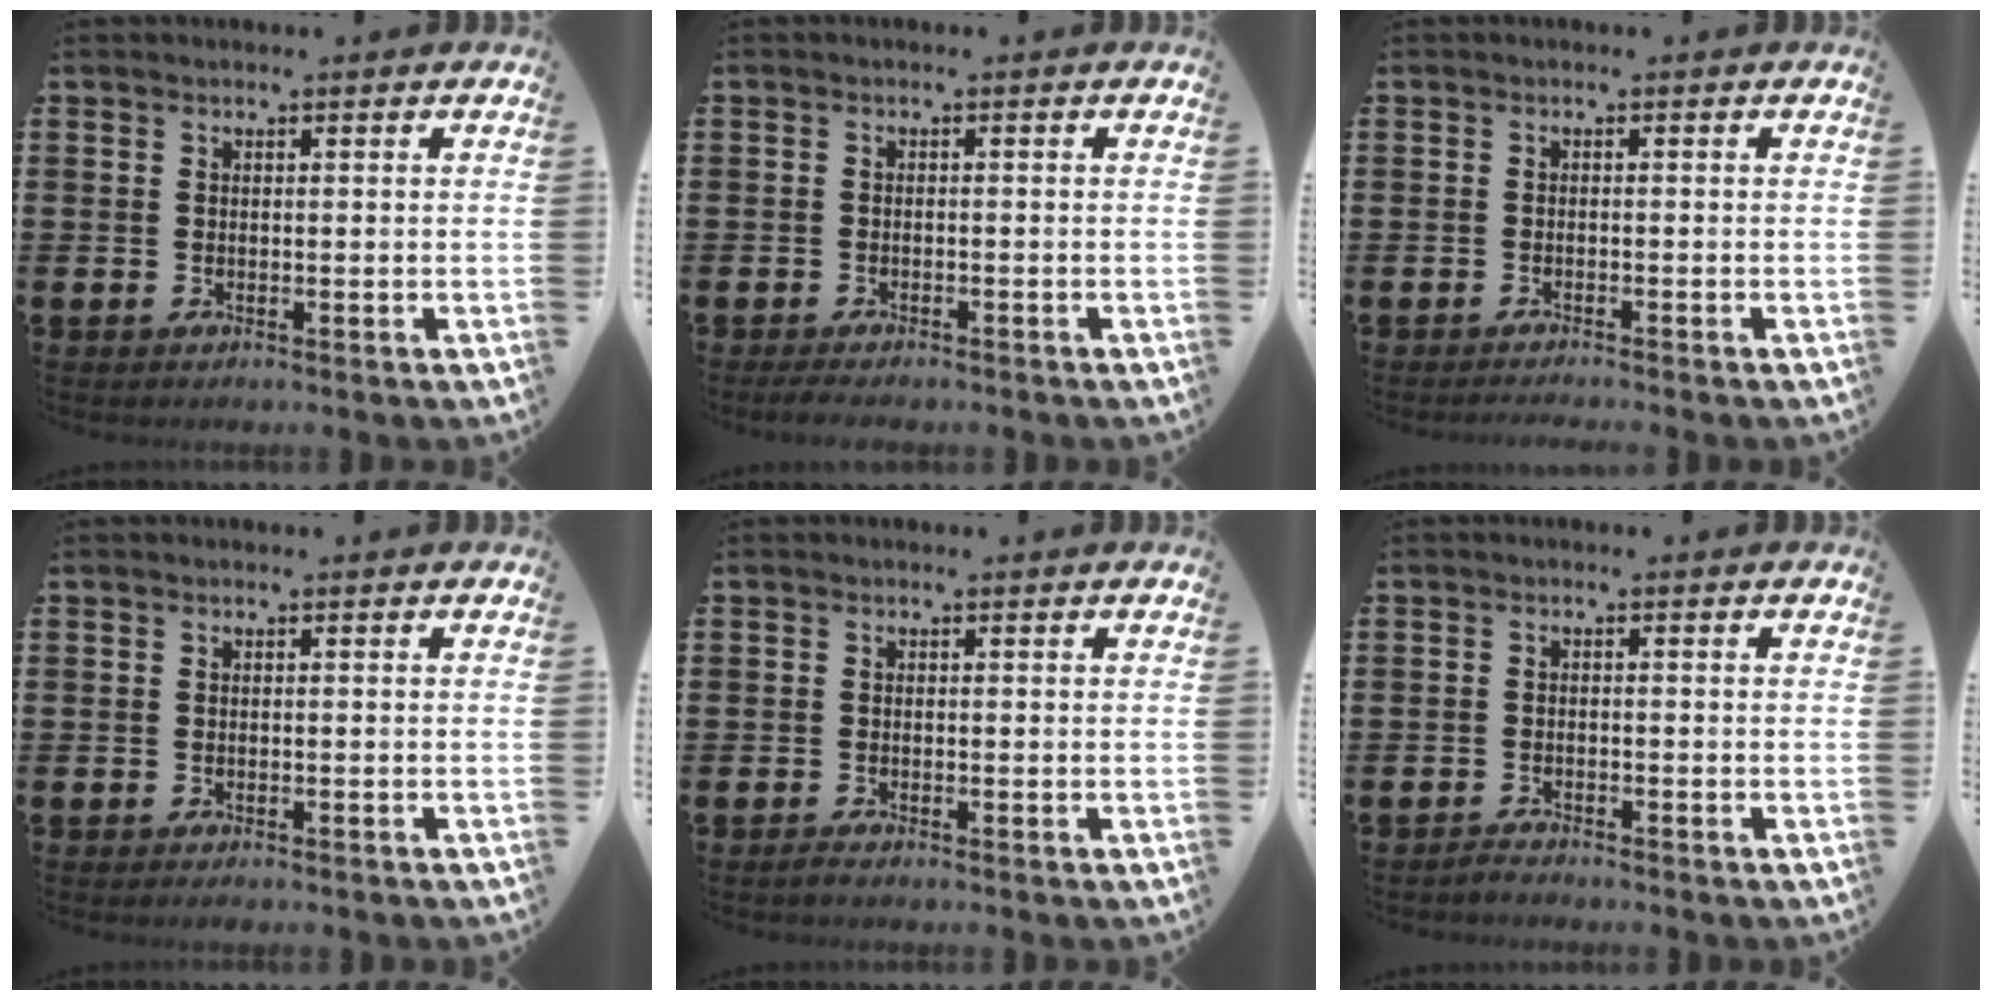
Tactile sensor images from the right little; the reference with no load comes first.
{"total": 1.2, "force": [-1.0, 0.2, 0.6], "torque": [-0.012, 0.000, -0.021]}
{"total": 0.8, "force": [-0.8, -0.2, 0.2], "torque": [-0.002, -0.002, -0.016]}
{"total": 0.6, "force": [-0.5, 0.0, 0.2], "torque": [-0.004, -0.004, -0.010]}
{"total": 0.7, "force": [-0.5, 0.1, 0.4], "torque": [-0.009, -0.003, -0.010]}
{"total": 1.2, "force": [-1.2, 0.0, 0.0], "torque": [-0.005, 0.001, -0.025]}